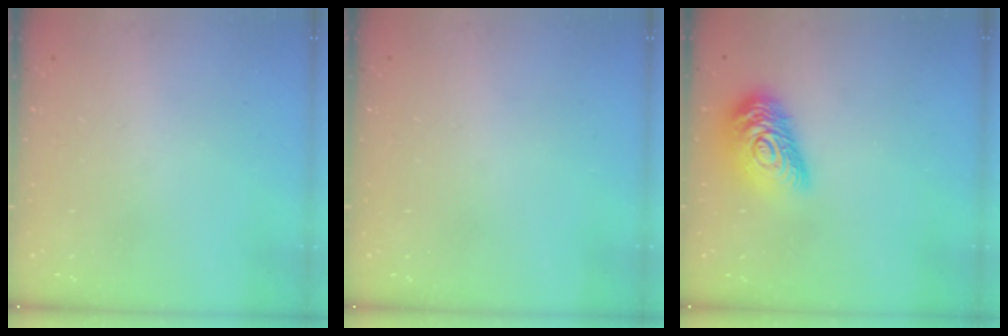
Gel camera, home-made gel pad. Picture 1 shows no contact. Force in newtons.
{"total": 0.0}
{"total": 15.2, "press": 15.1, "slide": 0.9}